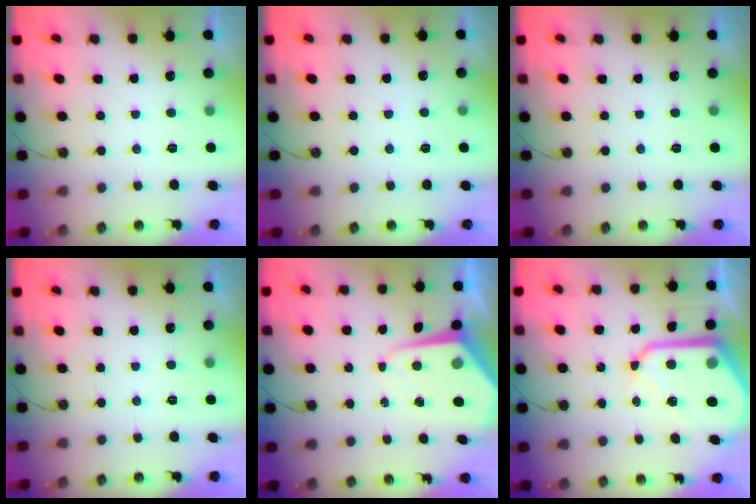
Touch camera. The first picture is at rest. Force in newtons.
{"total": 1.5, "press": 1.5, "slide": 0.4}
{"total": 0.0}
{"total": 0.0}
{"total": 7.2, "press": 7.2, "slide": 0.5}
{"total": 17.6, "press": 17.5, "slide": 1.7}